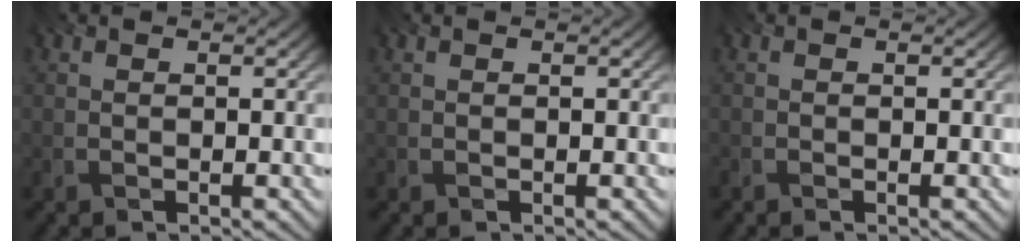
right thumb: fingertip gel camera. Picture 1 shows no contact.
{"total": 0.0}
{"total": 0.5, "force": [-0.5, 0.3, 0.0], "torque": [0.000, 0.002, -0.009]}